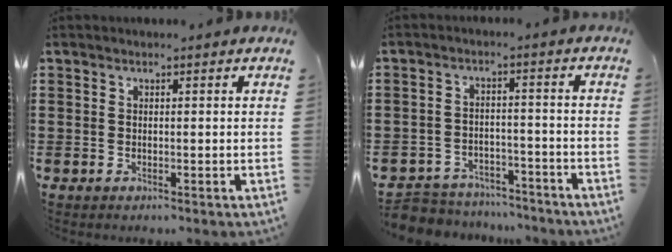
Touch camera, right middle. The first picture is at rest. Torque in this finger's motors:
{"motor_torque": [0.50, 0.30, 0.05, 0.01]}